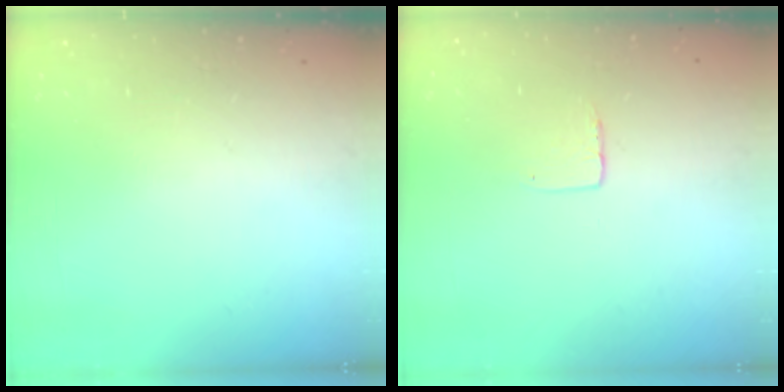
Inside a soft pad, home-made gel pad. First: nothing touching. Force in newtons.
{"total": 4.5, "press": 4.5, "slide": 0.3}